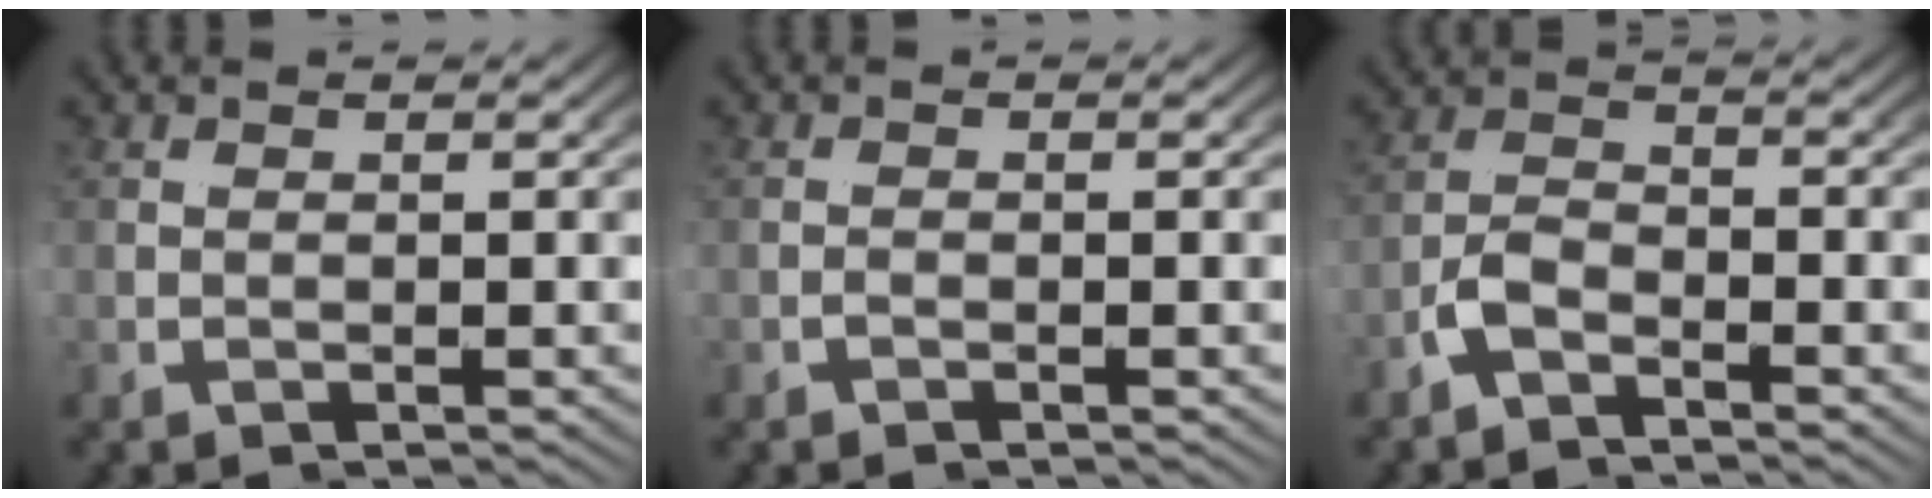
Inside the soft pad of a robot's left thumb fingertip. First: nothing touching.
{"total": 0.7, "force": [-0.4, -0.4, -0.4], "torque": [0.001, 0.001, -0.012]}
{"total": 2.9, "force": [-2.6, 1.2, -0.3], "torque": [0.000, 0.015, -0.060]}